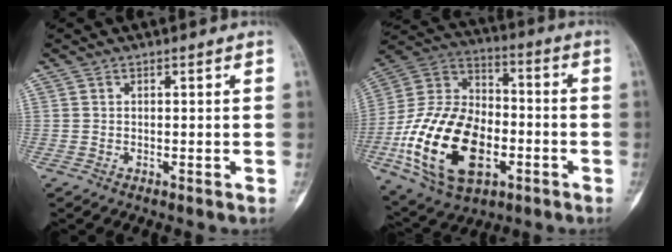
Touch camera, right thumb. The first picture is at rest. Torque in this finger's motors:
{"motor_torque": [0.41, 1.21, 2.33, -0.44, 0.40]}